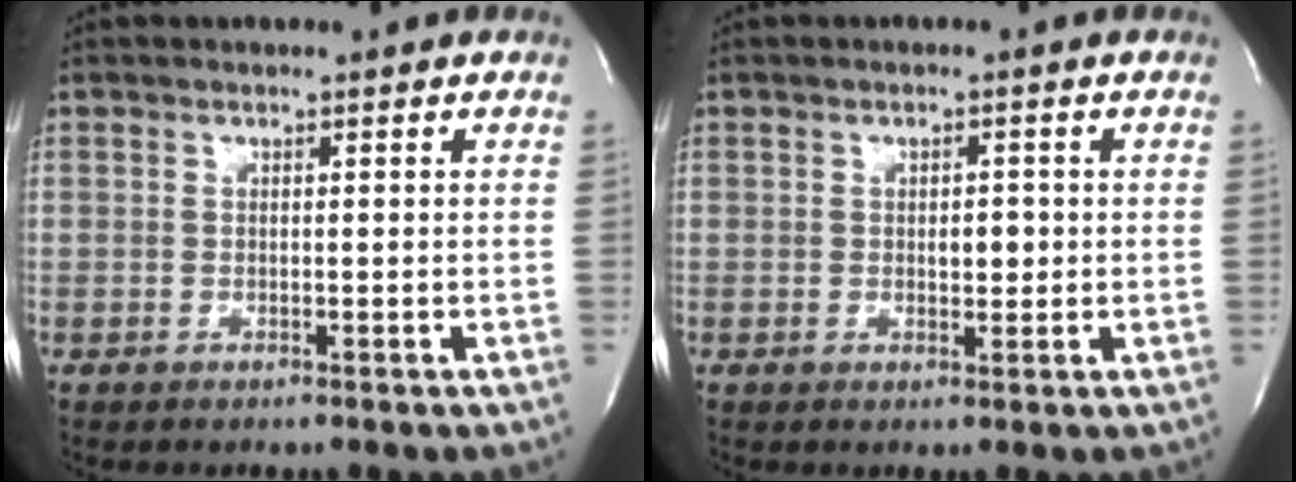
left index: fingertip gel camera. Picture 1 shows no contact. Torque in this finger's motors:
{"motor_torque": [0.27, -0.05, 0.01, 0.02]}